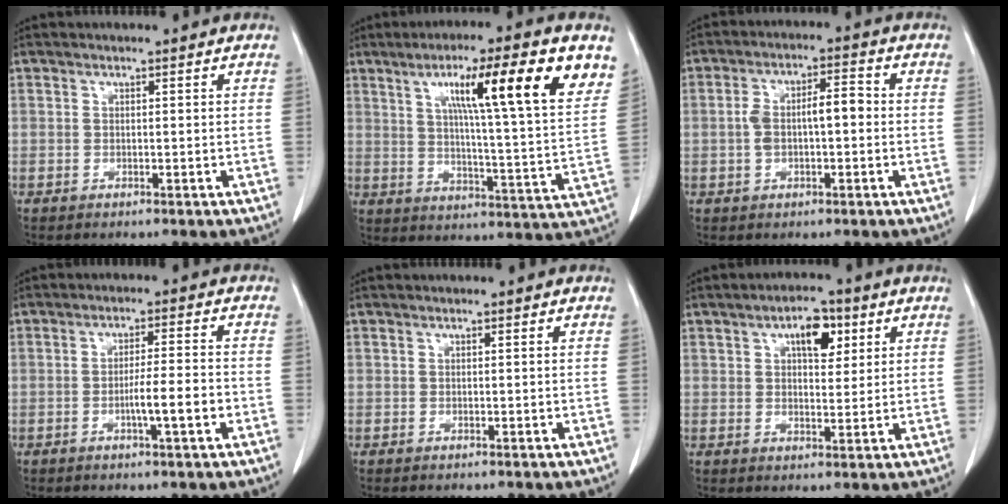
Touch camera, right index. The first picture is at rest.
{"total": 18.7, "force": [9.0, 0.4, 16.4], "torque": [-0.237, 0.007, 0.127]}
{"total": 6.6, "force": [-0.3, 2.5, 6.1], "torque": [-0.125, 0.028, -0.006]}
{"total": 6.3, "force": [-2.1, 0.1, 6.0], "torque": [-0.098, 0.000, -0.033]}
{"total": 0.0}
{"total": 5.9, "force": [2.6, 2.7, 4.5], "torque": [-0.072, 0.009, 0.040]}